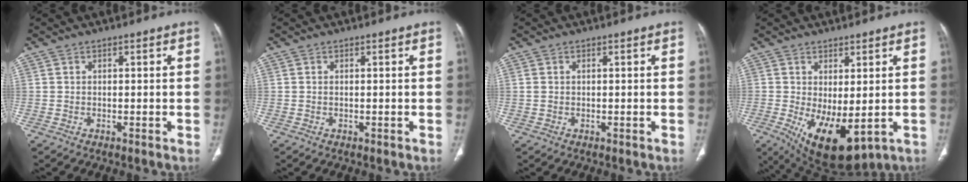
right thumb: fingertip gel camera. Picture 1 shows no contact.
{"total": 0.0}
{"total": 0.9, "force": [0.1, 0.7, 0.6], "torque": [-0.011, 0.002, 0.004]}
{"total": 11.6, "force": [-2.2, 5.3, 10.1], "torque": [-0.160, -0.018, -0.006]}